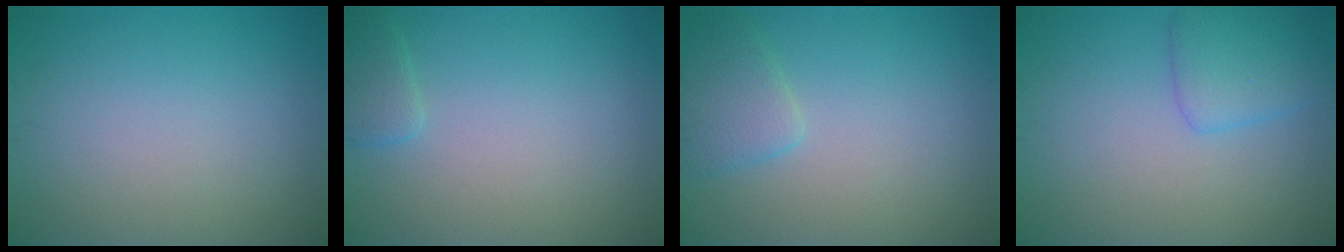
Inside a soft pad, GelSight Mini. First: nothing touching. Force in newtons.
{"total": 1.5, "press": 1.5, "slide": 0.1}
{"total": 2.3, "press": 2.3, "slide": 0.2}
{"total": 2.7, "press": 2.7, "slide": 0.1}